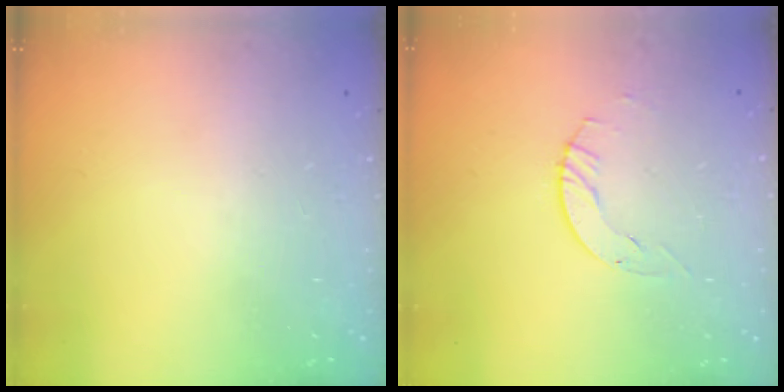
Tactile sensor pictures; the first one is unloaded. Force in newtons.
{"total": 2.9, "press": 2.9, "slide": 0.4}